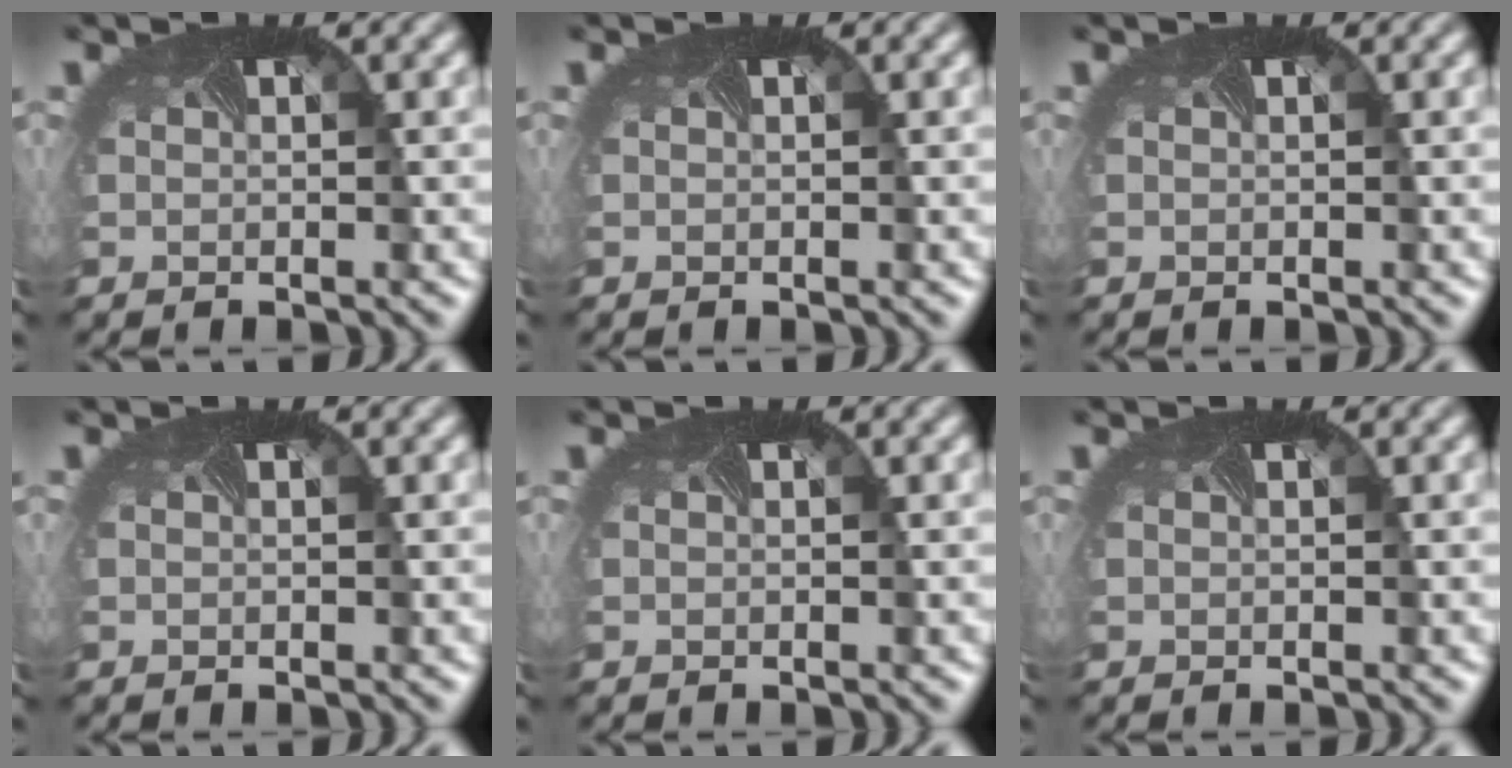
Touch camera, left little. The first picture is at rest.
{"total": 0.0}
{"total": 0.0}
{"total": 0.0}
{"total": 0.0}
{"total": 0.0}